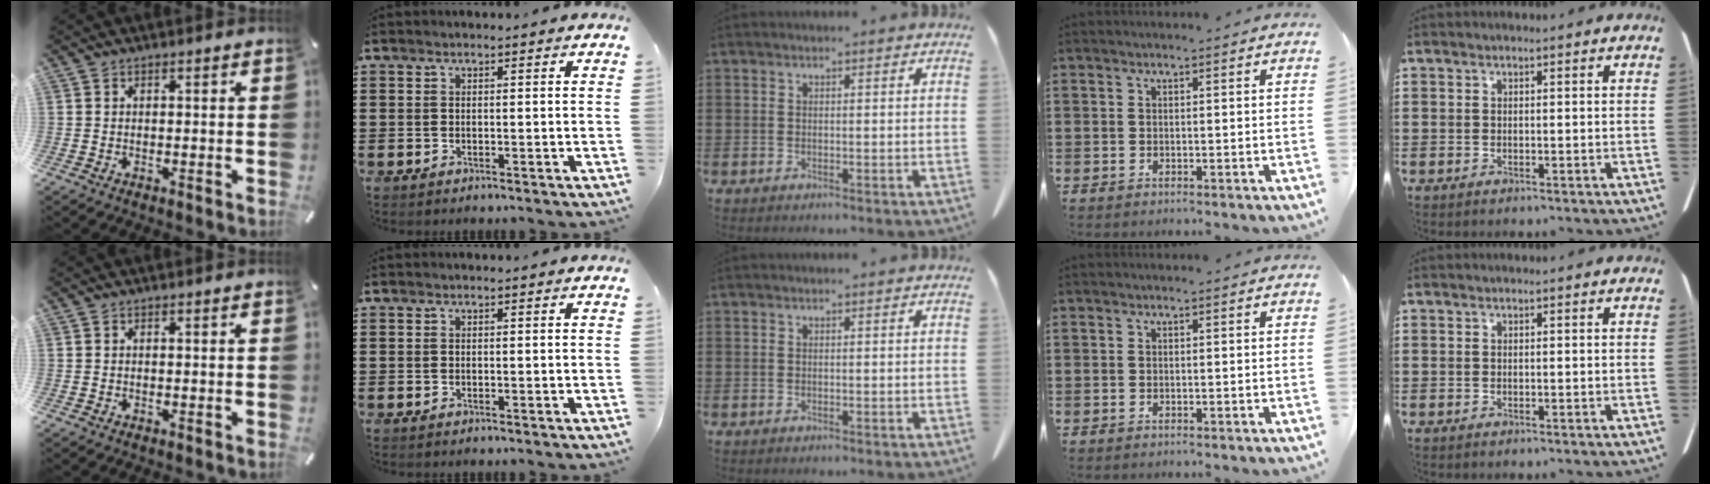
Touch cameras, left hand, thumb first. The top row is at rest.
{}